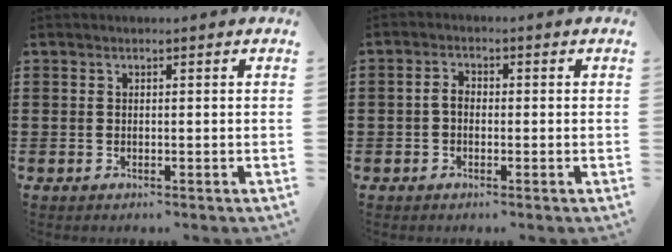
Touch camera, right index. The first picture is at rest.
{"total": 2.3, "force": [-0.5, 1.5, 1.7], "torque": [-0.041, 0.001, -0.012]}